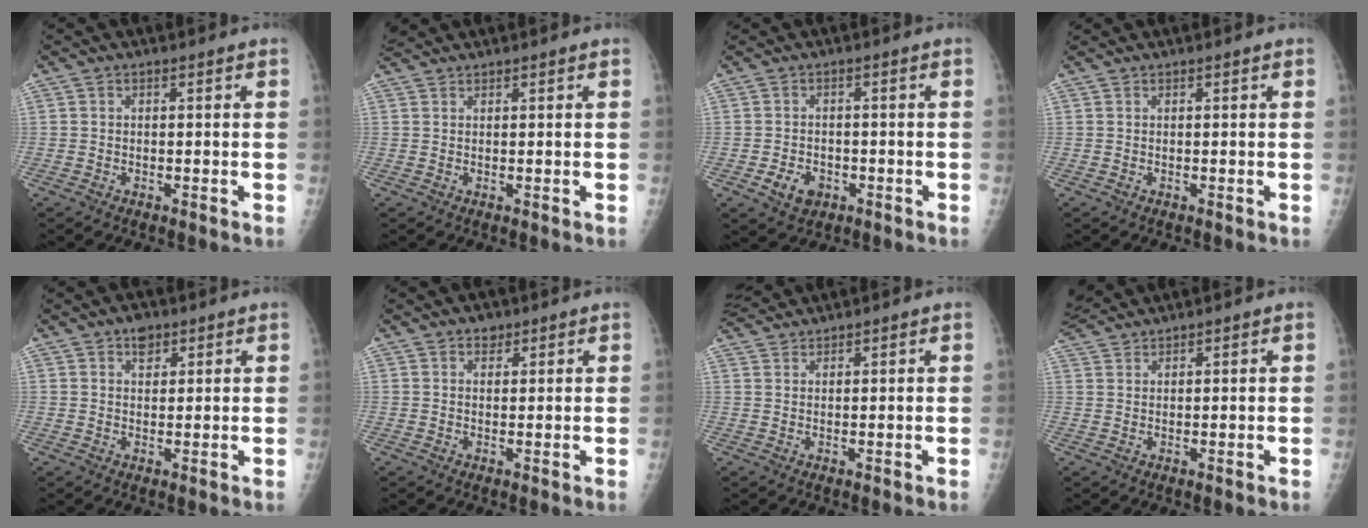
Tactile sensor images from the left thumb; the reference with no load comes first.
{"total": 2.1, "force": [2.0, 0.4, 0.3], "torque": [-0.005, 0.015, 0.040]}
{"total": 3.8, "force": [-1.4, 3.0, 1.8], "torque": [-0.015, 0.004, -0.015]}
{"total": 0.0}
{"total": 2.9, "force": [1.8, 1.8, 1.3], "torque": [-0.005, -0.010, 0.028]}
{"total": 1.8, "force": [1.3, 1.2, 0.5], "torque": [0.006, -0.007, 0.017]}
{"total": 4.5, "force": [4.4, 0.6, 0.6], "torque": [-0.015, 0.013, 0.088]}
{"total": 5.3, "force": [5.1, 0.8, 1.3], "torque": [-0.032, 0.010, 0.106]}